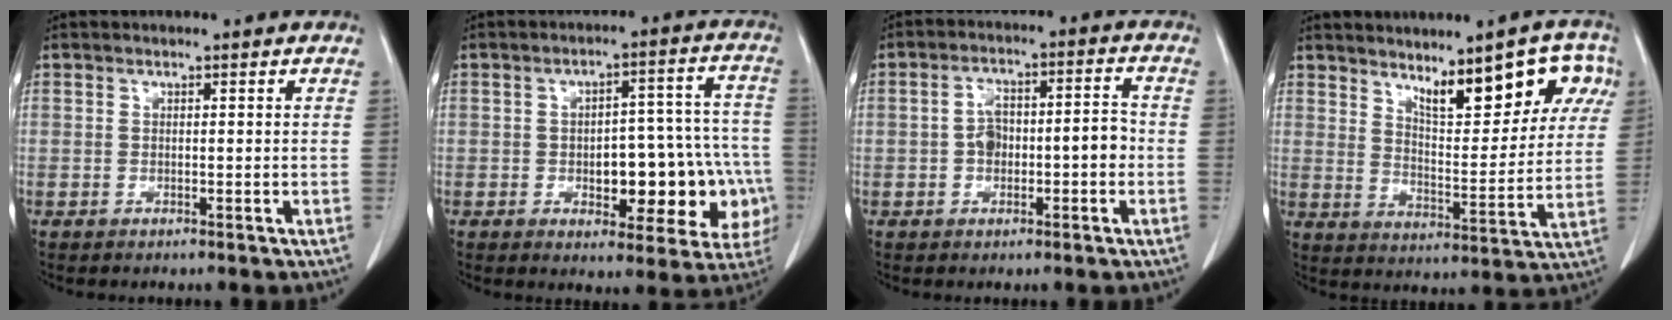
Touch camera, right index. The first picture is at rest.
{"total": 18.2, "force": [-4.8, 7.9, 15.7], "torque": [-0.140, 0.053, -0.041]}
{"total": 8.2, "force": [-1.2, 3.8, 7.2], "torque": [-0.126, 0.038, -0.015]}
{"total": 14.4, "force": [7.9, 4.6, 11.2], "torque": [-0.148, 0.013, 0.124]}